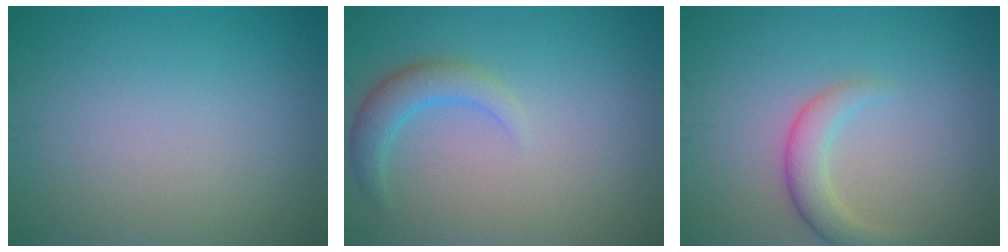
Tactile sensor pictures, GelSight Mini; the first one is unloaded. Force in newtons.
{"total": 2.8, "press": 2.8, "slide": 0.3}
{"total": 2.7, "press": 2.7, "slide": 0.2}